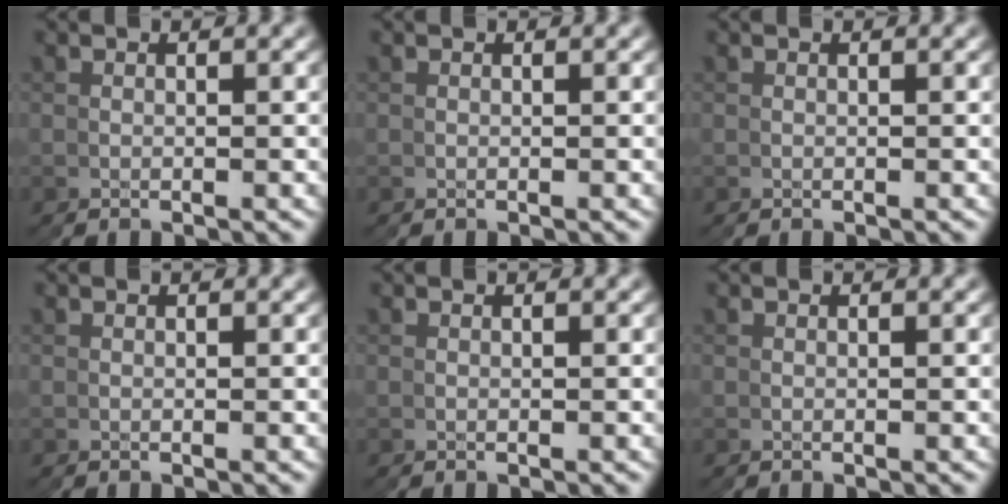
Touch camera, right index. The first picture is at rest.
{"total": 0.0}
{"total": 0.0}
{"total": 0.0}
{"total": 0.0}
{"total": 0.0}